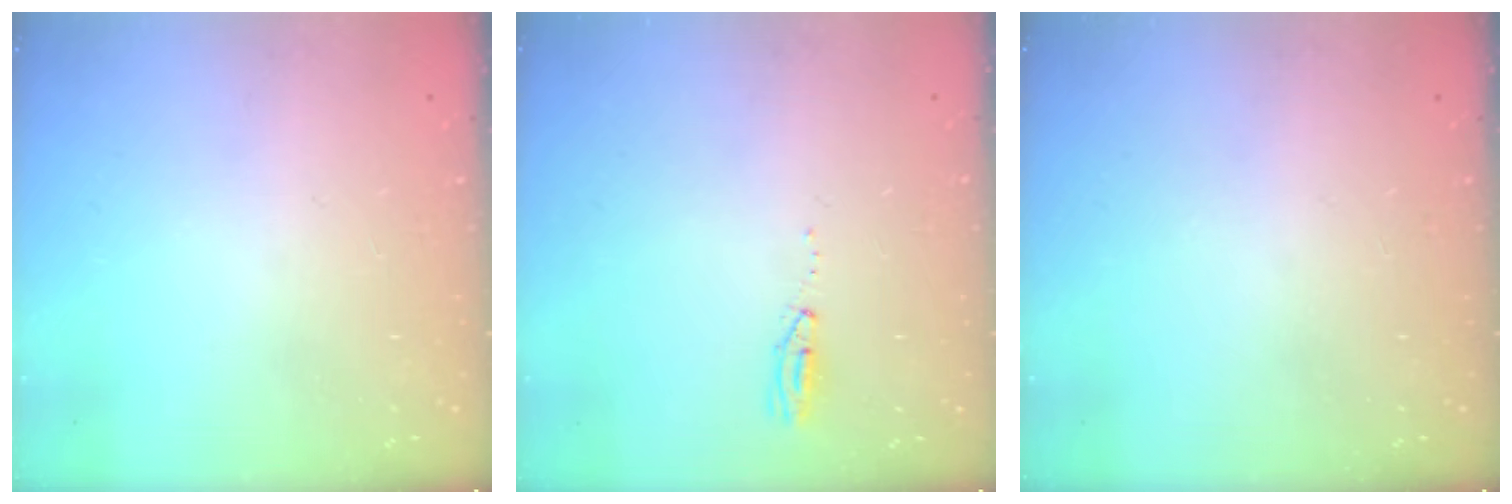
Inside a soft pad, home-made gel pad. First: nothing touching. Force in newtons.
{"total": 3.3, "press": 2.9, "slide": 1.7}
{"total": 0.0}